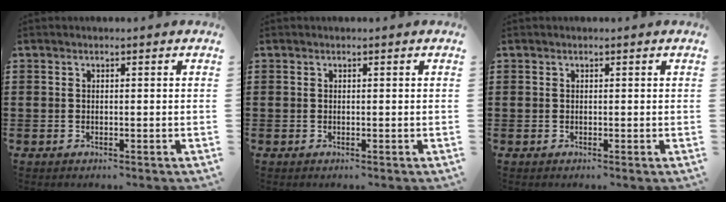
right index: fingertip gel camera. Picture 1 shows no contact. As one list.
[{"total": 0.0}, {"total": 0.0}]